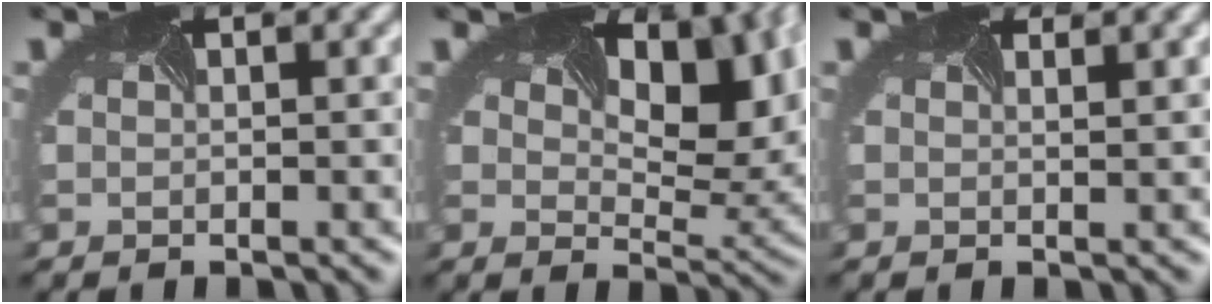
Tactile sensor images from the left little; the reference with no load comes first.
{"total": 11.0, "force": [4.1, 6.0, 8.2], "torque": [-0.103, 0.000, 0.069]}
{"total": 0.7, "force": [0.6, 0.2, 0.4], "torque": [0.011, 0.005, -0.010]}